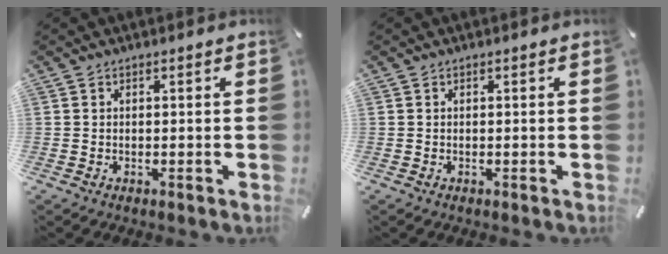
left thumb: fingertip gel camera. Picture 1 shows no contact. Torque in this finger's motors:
{"motor_torque": [-0.01, 0.01, 0.01, 0.03, 0.00]}